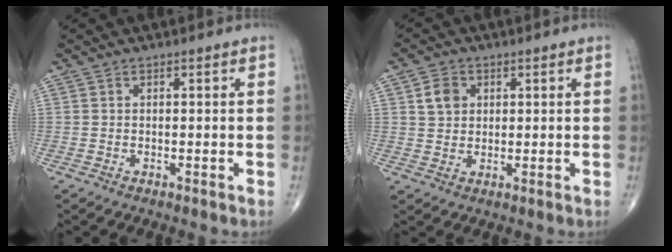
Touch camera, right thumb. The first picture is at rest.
{"total": 4.4, "force": [1.4, 3.6, 2.1], "torque": [-0.021, -0.004, 0.025]}